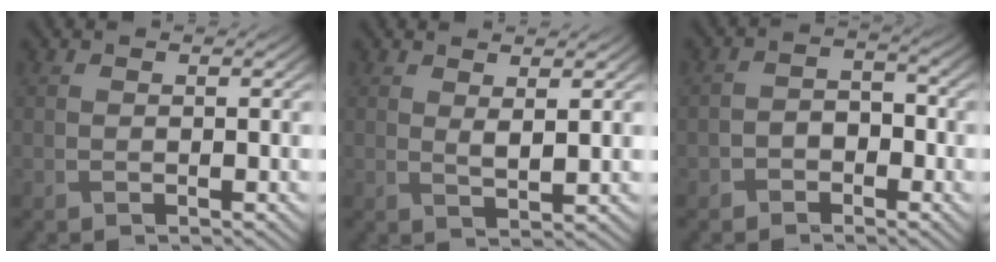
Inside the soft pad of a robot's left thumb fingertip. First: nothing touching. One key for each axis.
{"total": 2.0, "fx": 1.2, "fy": 0.4, "fz": 1.5, "tx": -0.034, "ty": -0.007, "tz": 0.025}
{"total": 2.7, "fx": -1.5, "fy": 1.9, "fz": 1.1, "tx": -0.021, "ty": 0.006, "tz": -0.031}